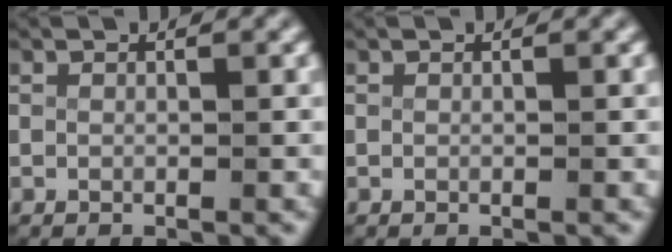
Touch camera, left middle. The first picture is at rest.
{"total": 0.0}